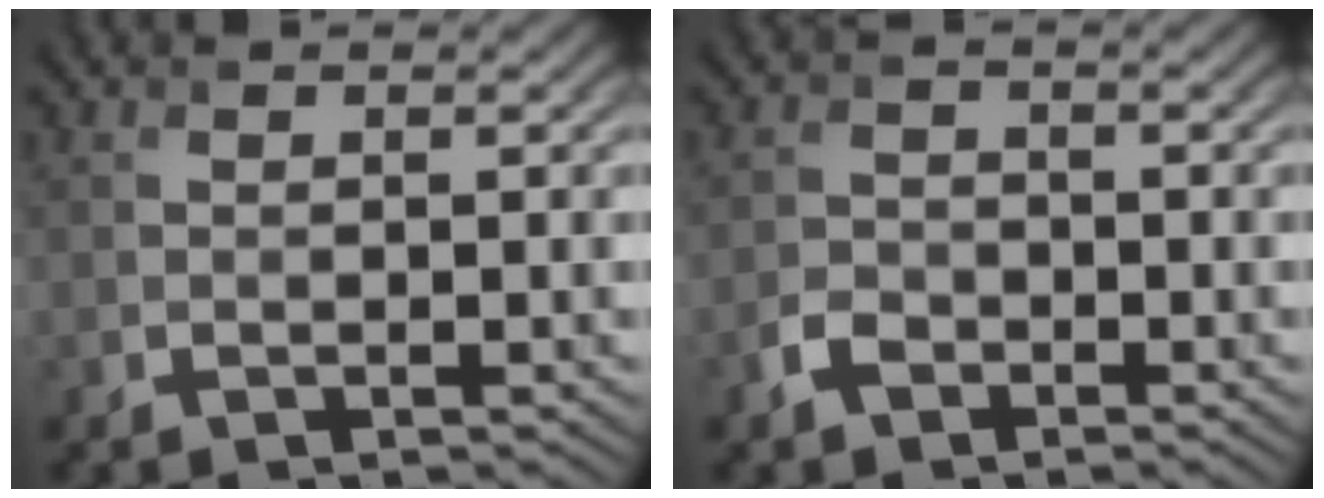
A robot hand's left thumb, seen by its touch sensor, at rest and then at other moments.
{"total": 2.6, "force": [-1.6, 1.7, 1.1], "torque": [-0.023, 0.001, -0.040]}